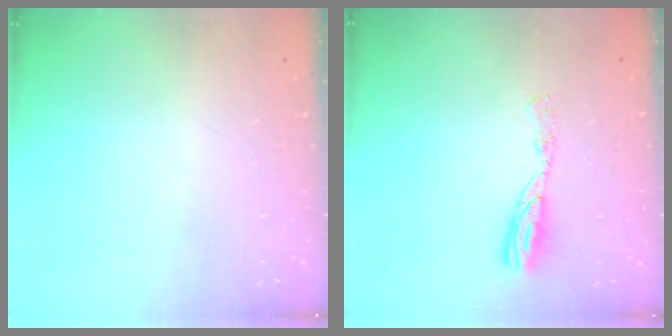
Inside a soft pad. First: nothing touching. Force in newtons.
{"total": 7.8, "press": 7.8, "slide": 0.8}